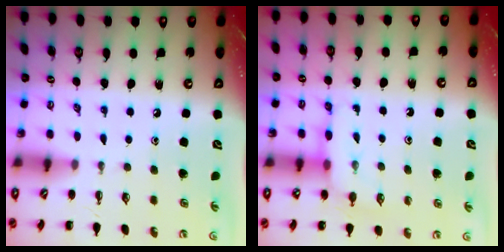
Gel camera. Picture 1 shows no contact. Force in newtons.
{"total": 8.0, "press": 8.0, "slide": 0.7}